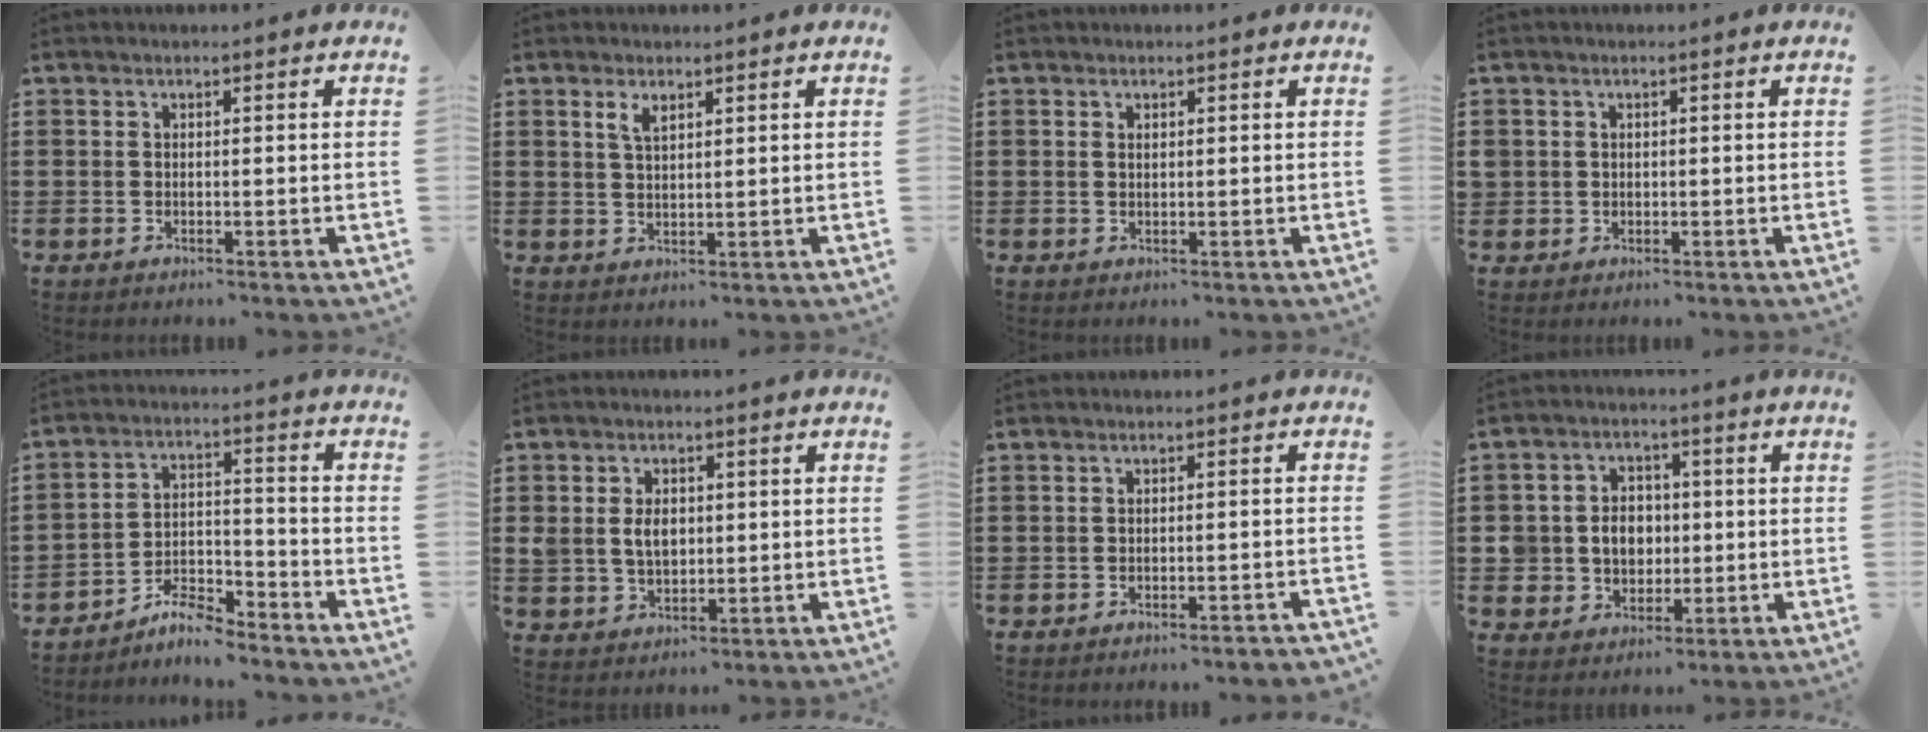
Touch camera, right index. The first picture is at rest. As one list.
[{"total": 2.3, "force": [1.4, 1.0, 1.6], "torque": [-0.035, 0.005, 0.025]}, {"total": 0.6, "force": [0.2, 0.4, 0.4], "torque": [-0.009, 0.001, 0.005]}, {"total": 1.2, "force": [0.0, 1.2, 0.1], "torque": [-0.007, 0.006, -0.001]}, {"total": 6.1, "force": [-5.6, 1.4, 2.1], "torque": [-0.041, 0.011, -0.108]}, {"total": 4.8, "force": [0.4, 3.7, 2.9], "torque": [-0.066, 0.007, 0.001]}, {"total": 1.3, "force": [-1.3, -0.1, 0.3], "torque": [-0.008, 0.004, -0.026]}, {"total": 6.0, "force": [0.1, 5.5, 2.3], "torque": [-0.072, 0.018, -0.001]}]